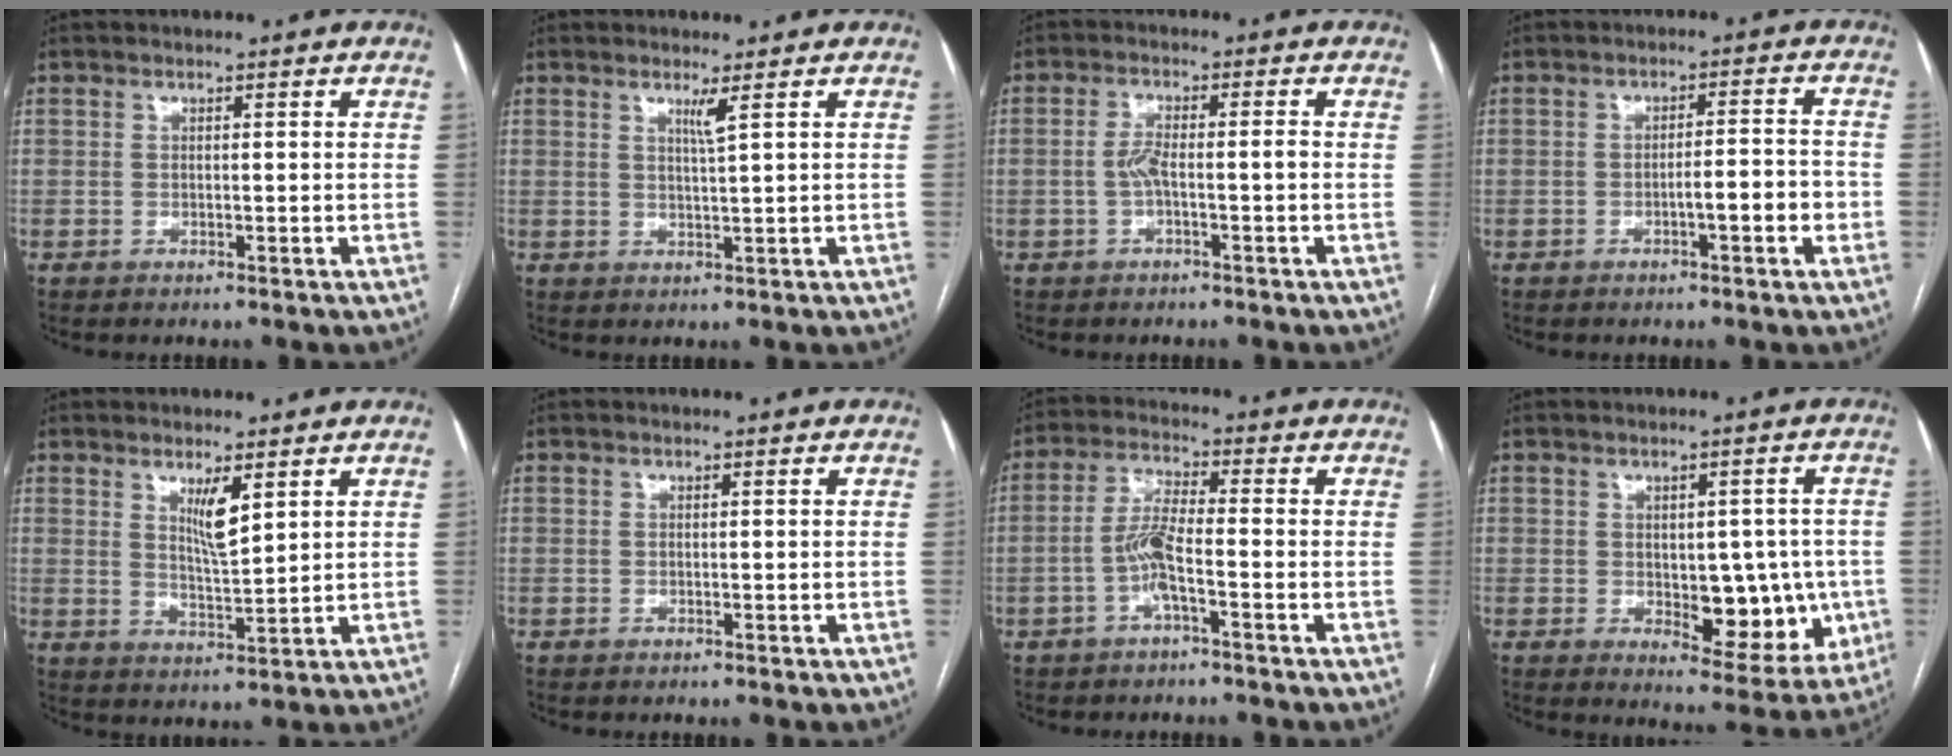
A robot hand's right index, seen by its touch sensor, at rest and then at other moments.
{"total": 1.9, "force": [1.1, -0.7, 1.4], "torque": [-0.030, -0.012, 0.023]}
{"total": 3.5, "force": [-0.9, 0.6, 3.3], "torque": [-0.063, 0.009, -0.015]}
{"total": 4.7, "force": [-1.8, 0.5, 4.3], "torque": [-0.061, 0.009, -0.026]}
{"total": 4.7, "force": [2.4, 0.6, 4.0], "torque": [-0.074, -0.012, 0.049]}
{"total": 0.0}
{"total": 5.4, "force": [-1.9, 0.5, 5.0], "torque": [-0.106, 0.011, -0.040]}
{"total": 10.3, "force": [-1.2, 5.2, 8.8], "torque": [-0.094, 0.005, 0.001]}